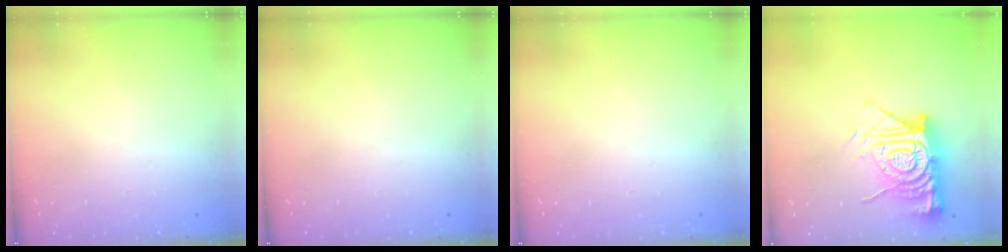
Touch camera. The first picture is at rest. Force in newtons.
{"total": 0.0}
{"total": 0.0}
{"total": 16.1, "press": 16.0, "slide": 1.6}